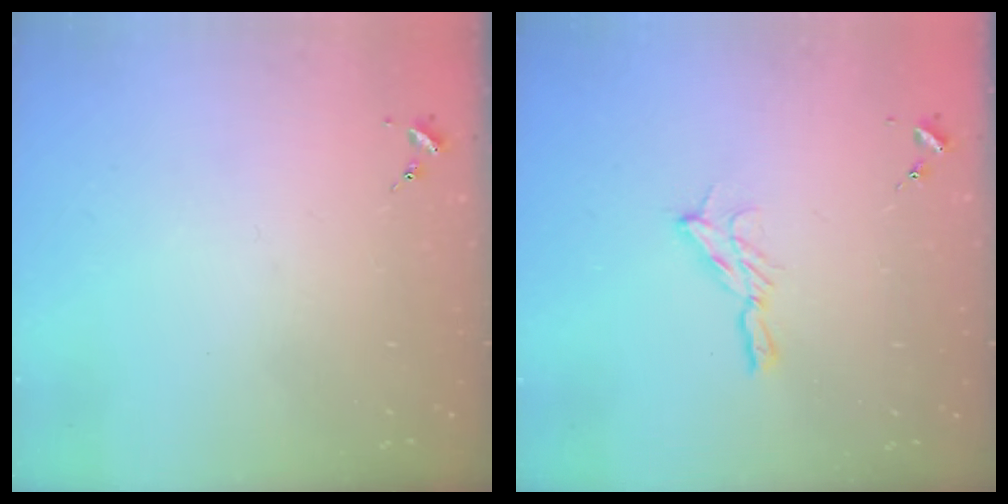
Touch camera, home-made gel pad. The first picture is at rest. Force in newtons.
{"total": 5.7, "press": 5.7, "slide": 0.4}